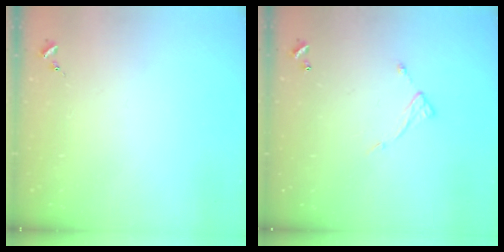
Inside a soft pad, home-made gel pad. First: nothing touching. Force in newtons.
{"total": 7.7, "press": 7.7, "slide": 0.6}